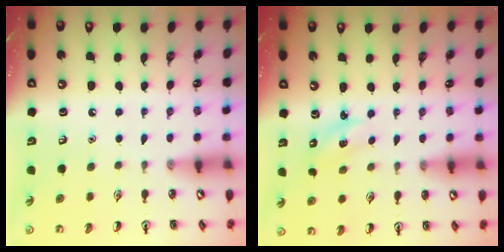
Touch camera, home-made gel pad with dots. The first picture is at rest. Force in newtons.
{"total": 2.3, "press": 2.2, "slide": 0.4}